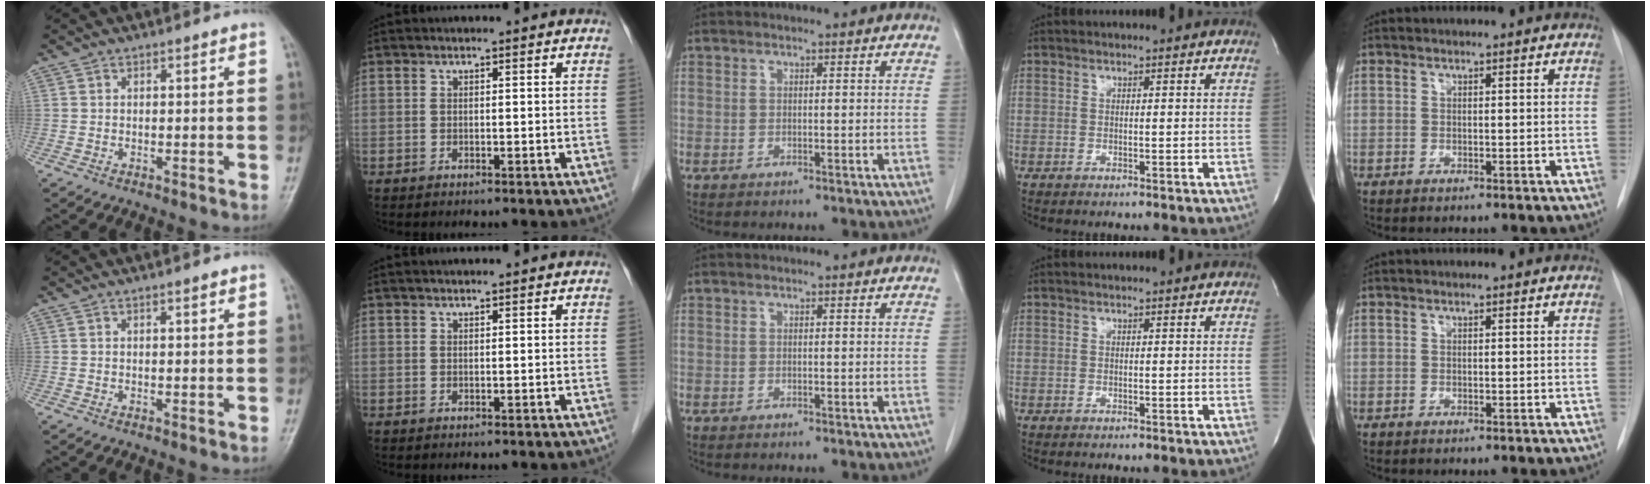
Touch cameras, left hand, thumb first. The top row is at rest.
{"thumb": {"total": 0.9, "force": [0.6, 0.2, 0.7], "torque": [-0.011, -0.001, 0.008]}, "index": {"total": 1.3, "force": [1.1, 0.0, 0.6], "torque": [-0.009, 0.016, 0.022]}}